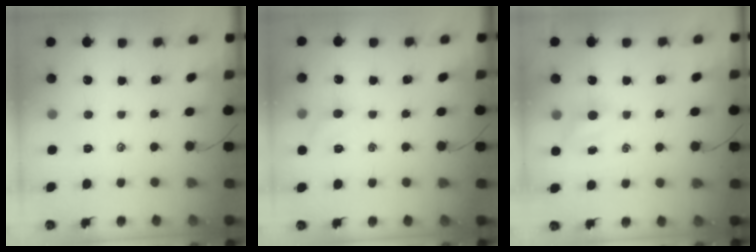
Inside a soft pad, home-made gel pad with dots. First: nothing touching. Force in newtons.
{"total": 5.1, "press": 4.9, "slide": 1.4}
{"total": 4.3, "press": 4.1, "slide": 1.3}